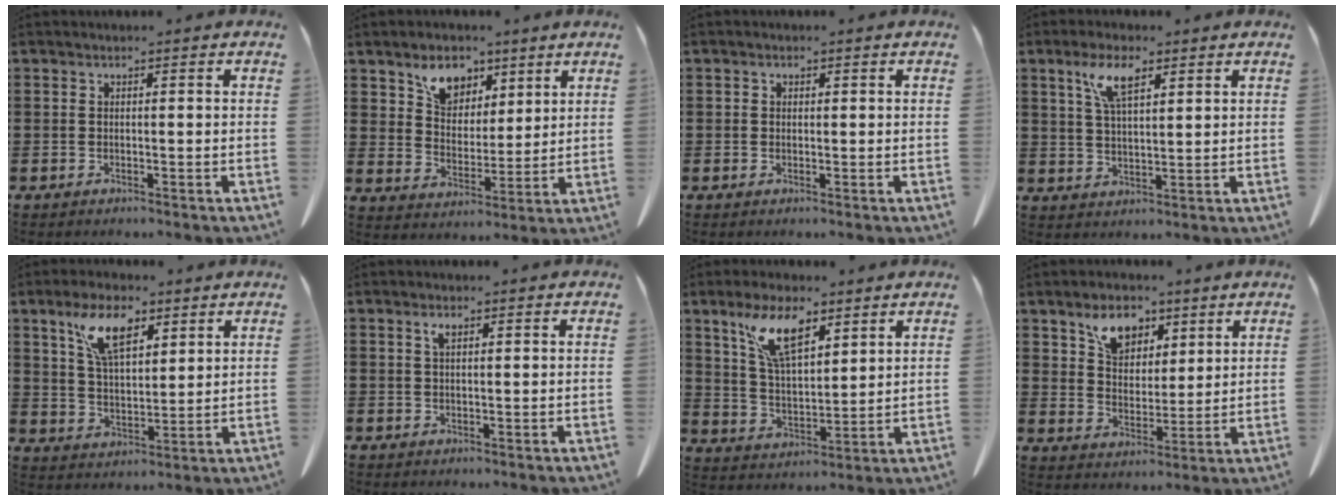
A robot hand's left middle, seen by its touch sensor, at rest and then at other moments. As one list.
[{"total": 7.3, "force": [5.1, 4.6, 2.3], "torque": [-0.057, -0.005, 0.095]}, {"total": 0.7, "force": [0.2, 0.6, 0.1], "torque": [-0.006, 0.001, 0.006]}, {"total": 6.7, "force": [3.8, 2.3, 5.1], "torque": [-0.111, 0.008, 0.068]}, {"total": 9.2, "force": [5.7, 3.8, 6.2], "torque": [-0.130, 0.000, 0.104]}, {"total": 1.8, "force": [0.8, 0.6, 1.4], "torque": [-0.032, 0.002, 0.015]}, {"total": 10.2, "force": [6.5, 4.0, 6.9], "torque": [-0.150, -0.003, 0.120]}, {"total": 7.3, "force": [5.0, 4.4, 3.1], "torque": [-0.066, 0.000, 0.092]}]